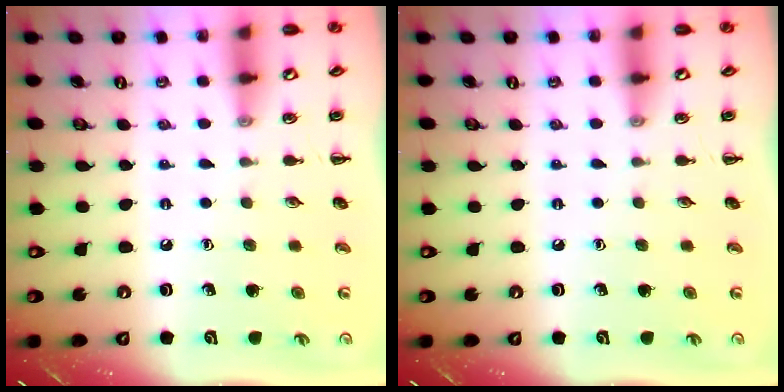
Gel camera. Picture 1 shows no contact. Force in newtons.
{"total": 0.0}